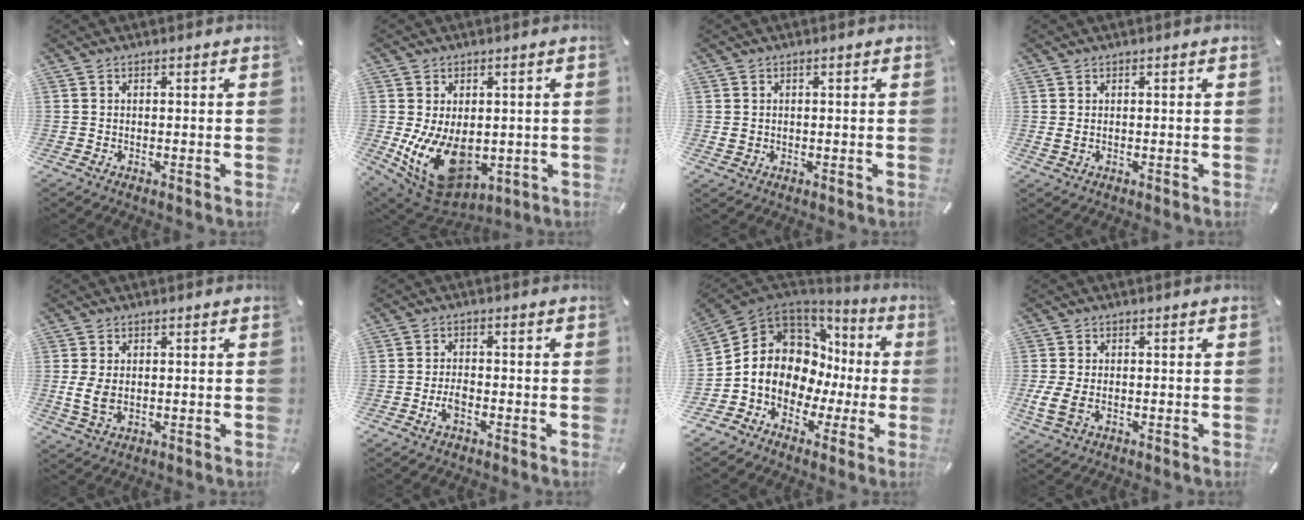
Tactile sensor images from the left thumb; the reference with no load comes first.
{"total": 14.5, "force": [-2.0, 9.9, 10.4], "torque": [-0.185, -0.009, -0.023]}
{"total": 1.7, "force": [-0.1, 1.6, 0.5], "torque": [-0.011, 0.005, -0.004]}
{"total": 1.4, "force": [0.2, 0.9, 1.0], "torque": [-0.020, 0.003, 0.002]}
{"total": 5.8, "force": [-0.3, 3.9, 4.2], "torque": [-0.087, 0.000, -0.006]}
{"total": 3.8, "force": [-1.6, 2.2, 2.7], "torque": [-0.060, 0.006, -0.031]}
{"total": 12.5, "force": [-0.2, 10.8, 6.3], "torque": [-0.132, -0.028, -0.005]}
{"total": 5.4, "force": [-1.1, 3.6, 3.9], "torque": [-0.076, -0.002, -0.020]}